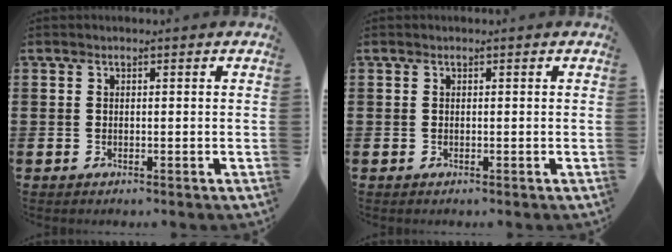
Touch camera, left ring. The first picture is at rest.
{"total": 0.0}